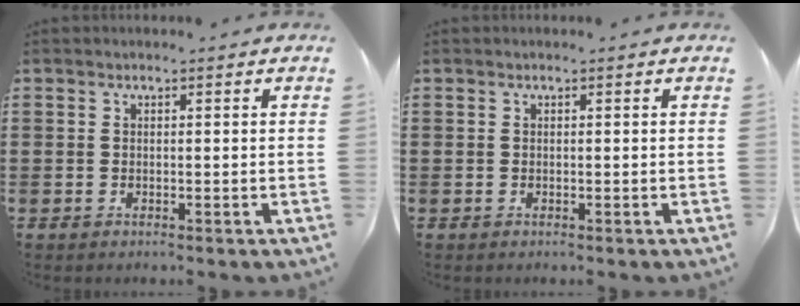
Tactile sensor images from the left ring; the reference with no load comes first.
{"total": 0.0}